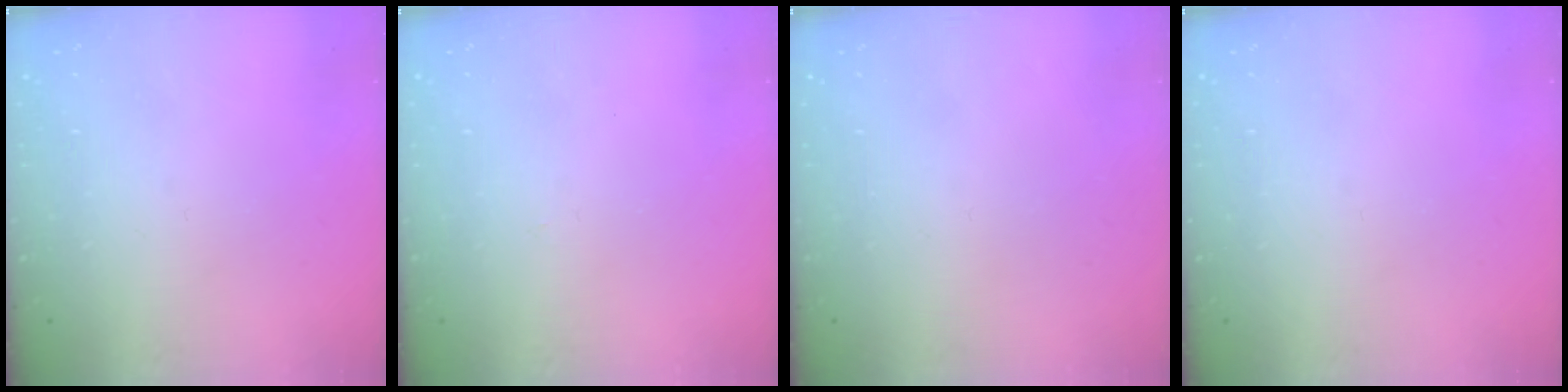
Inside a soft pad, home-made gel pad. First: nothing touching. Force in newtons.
{"total": 2.8, "press": 2.8, "slide": 0.4}
{"total": 1.7, "press": 1.7, "slide": 0.1}
{"total": 0.0}